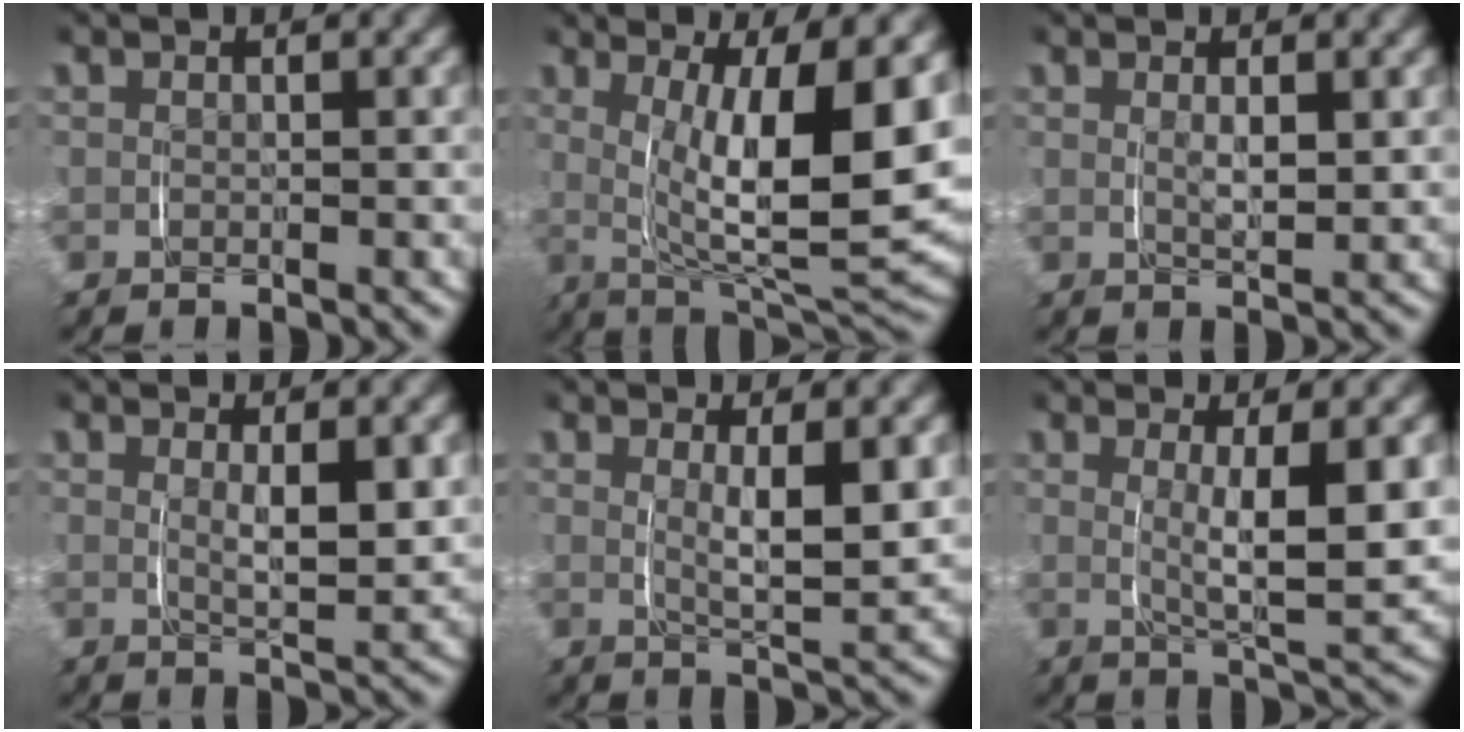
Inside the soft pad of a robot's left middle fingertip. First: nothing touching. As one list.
[{"total": 12.5, "force": [1.6, 4.7, 11.5], "torque": [-0.165, -0.007, 0.031]}, {"total": 1.9, "force": [0.7, 0.4, 1.7], "torque": [-0.029, -0.008, 0.017]}, {"total": 3.1, "force": [1.1, 0.5, 2.8], "torque": [-0.048, -0.013, 0.023]}, {"total": 4.1, "force": [1.2, 0.8, 3.8], "torque": [-0.065, -0.015, 0.025]}, {"total": 5.7, "force": [1.1, 1.2, 5.5], "torque": [-0.085, -0.013, 0.023]}]